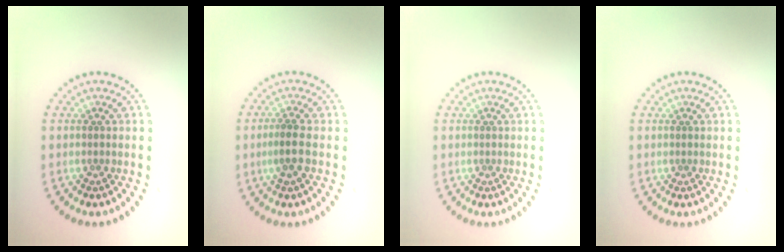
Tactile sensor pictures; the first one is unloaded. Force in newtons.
{"total": 1.9, "press": 1.8, "slide": 0.7}
{"total": 0.0}
{"total": 0.0}